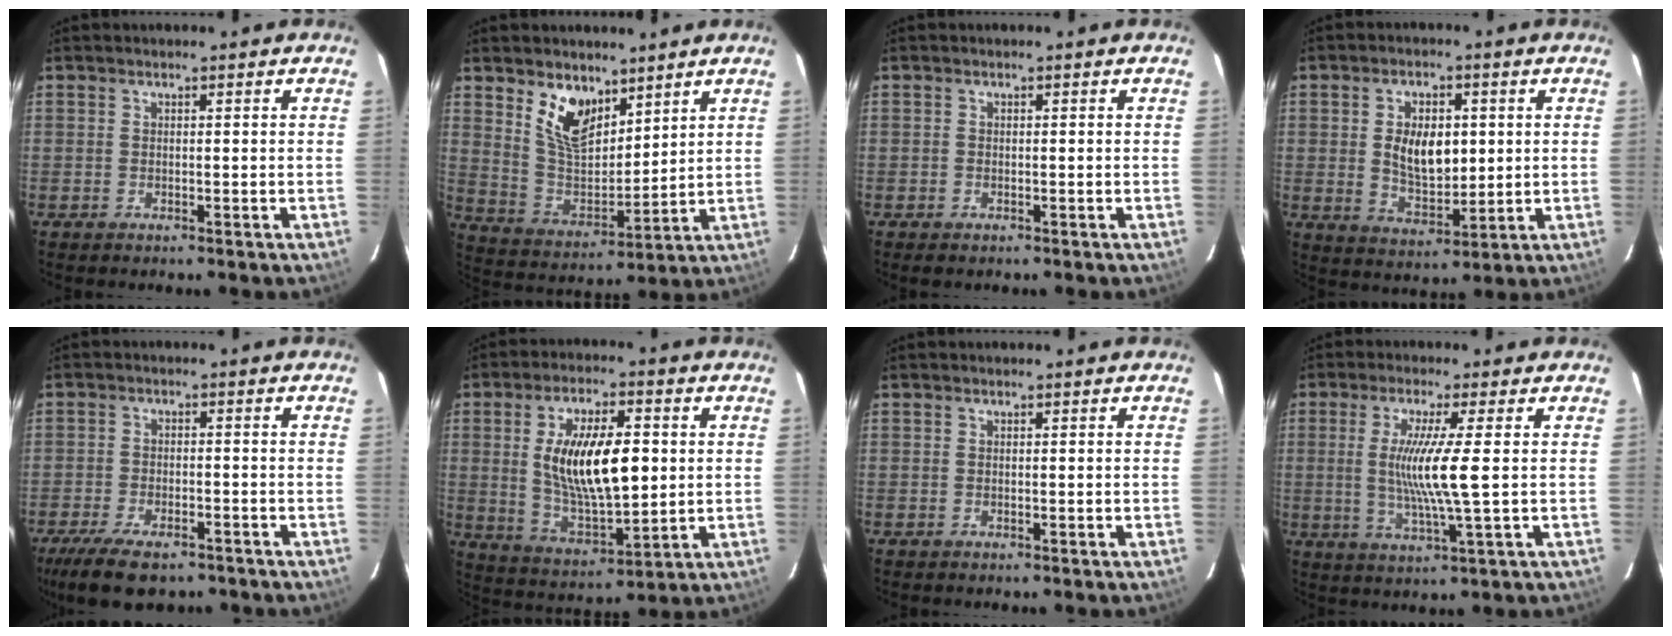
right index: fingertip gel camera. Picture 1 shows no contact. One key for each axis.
{"total": 11.0, "fx": 6.8, "fy": 5.8, "fz": 6.3, "tx": -0.119, "ty": 0.001, "tz": 0.140}
{"total": 0.9, "fx": -0.6, "fy": 0.5, "fz": 0.3, "tx": -0.006, "ty": -0.002, "tz": -0.011}
{"total": 9.1, "fx": 1.1, "fy": 5.2, "fz": 7.4, "tx": -0.135, "ty": 0.002, "tz": 0.030}
{"total": 12.2, "fx": -9.0, "fy": 4.8, "fz": 6.7, "tx": -0.157, "ty": -0.028, "tz": -0.150}
{"total": 16.3, "fx": 1.9, "fy": 6.6, "fz": 14.8, "tx": -0.267, "ty": -0.003, "tz": 0.045}
{"total": 0.0}
{"total": 9.0, "fx": 0.5, "fy": -0.7, "fz": 8.9, "tx": -0.170, "ty": -0.016, "tz": 0.011}